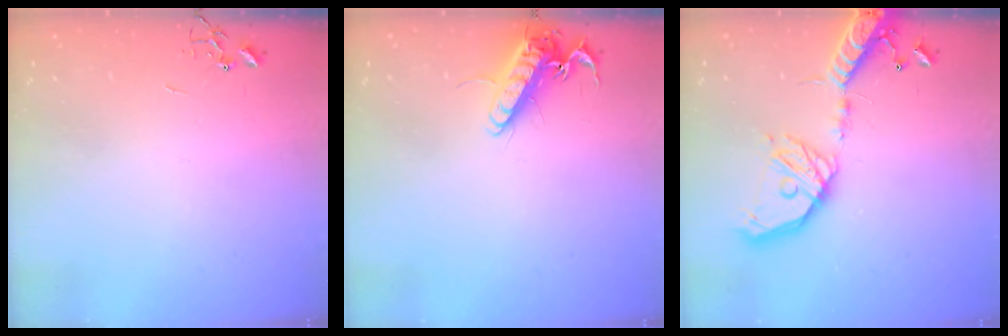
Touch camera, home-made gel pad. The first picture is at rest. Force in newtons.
{"total": 12.8, "press": 12.6, "slide": 2.4}
{"total": 20.9, "press": 20.5, "slide": 3.9}